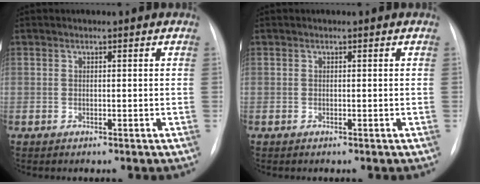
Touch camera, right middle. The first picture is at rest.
{"total": 0.0}